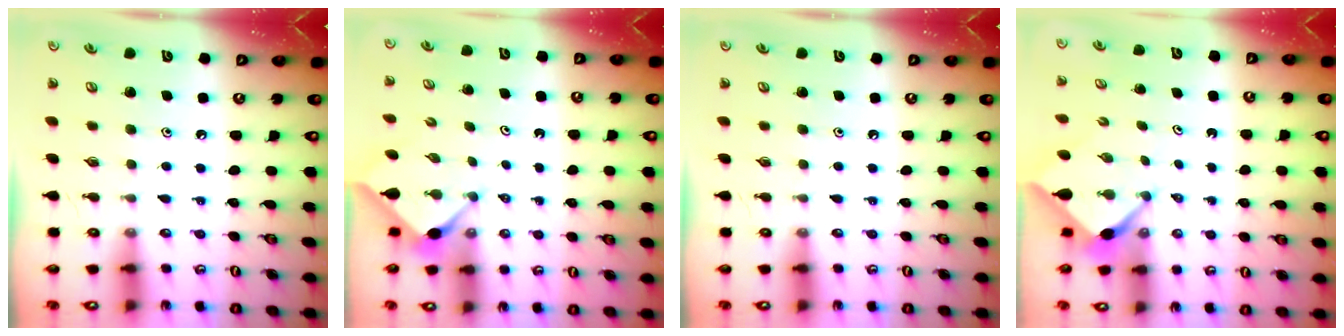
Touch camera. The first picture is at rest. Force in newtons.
{"total": 2.9, "press": 2.9, "slide": 0.3}
{"total": 0.0}
{"total": 2.5, "press": 2.5, "slide": 0.3}